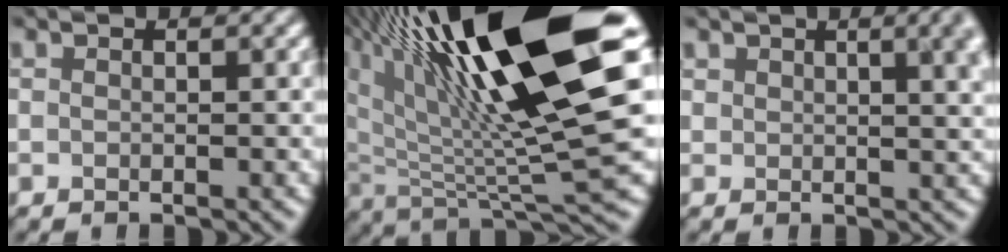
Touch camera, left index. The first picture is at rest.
{"total": 17.2, "force": [7.0, 4.6, 15.1], "torque": [-0.243, -0.010, 0.118]}
{"total": 5.1, "force": [2.5, 2.3, 3.9], "torque": [-0.036, 0.009, 0.039]}